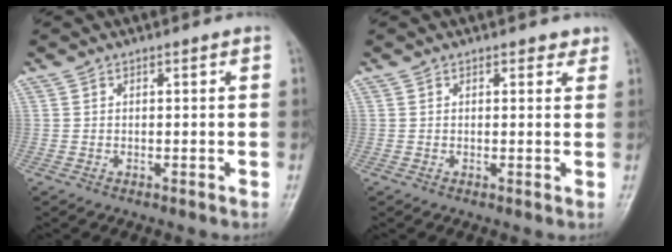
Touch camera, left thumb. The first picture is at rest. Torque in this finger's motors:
{"motor_torque": [-0.09, -0.01, -0.04, -0.13, 0.02]}